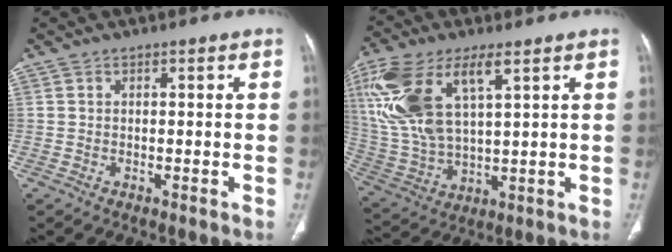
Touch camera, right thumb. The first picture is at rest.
{"total": 18.5, "force": [7.3, 8.1, 14.9], "torque": [-0.325, -0.012, 0.150]}